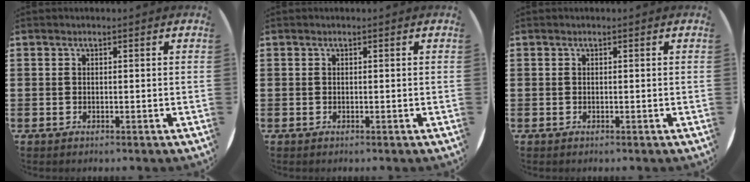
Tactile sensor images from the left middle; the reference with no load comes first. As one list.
[{"total": 0.0}, {"total": 0.0}]